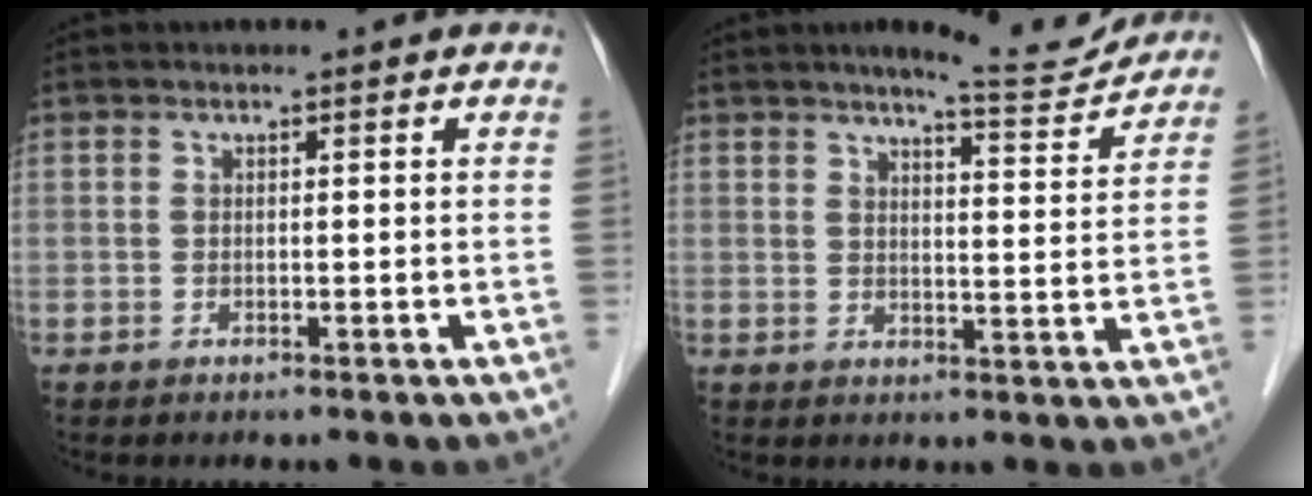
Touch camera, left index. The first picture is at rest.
{"total": 7.6, "force": [7.2, 0.3, 2.3], "torque": [-0.038, -0.011, 0.093]}